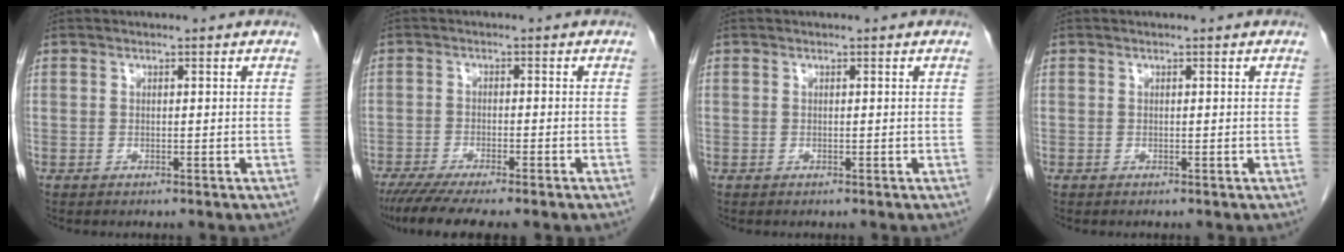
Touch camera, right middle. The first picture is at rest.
{"total": 8.9, "force": [-7.0, 0.7, 5.4], "torque": [-0.077, -0.019, -0.108]}
{"total": 0.0}
{"total": 0.0}